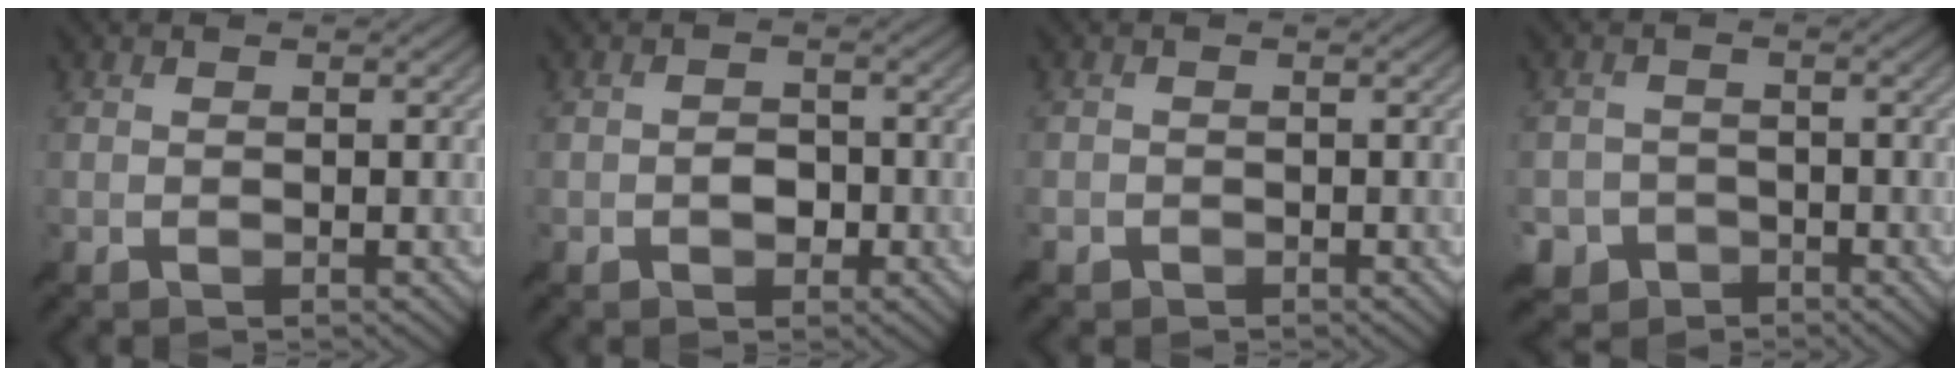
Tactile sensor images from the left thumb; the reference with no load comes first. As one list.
[{"total": 2.2, "force": [-0.8, 1.7, 1.3], "torque": [-0.023, -0.001, -0.017]}, {"total": 1.3, "force": [-0.9, 0.8, 0.3], "torque": [-0.008, -0.003, -0.023]}, {"total": 4.2, "force": [-2.6, 3.2, 0.7], "torque": [-0.009, 0.000, -0.054]}]